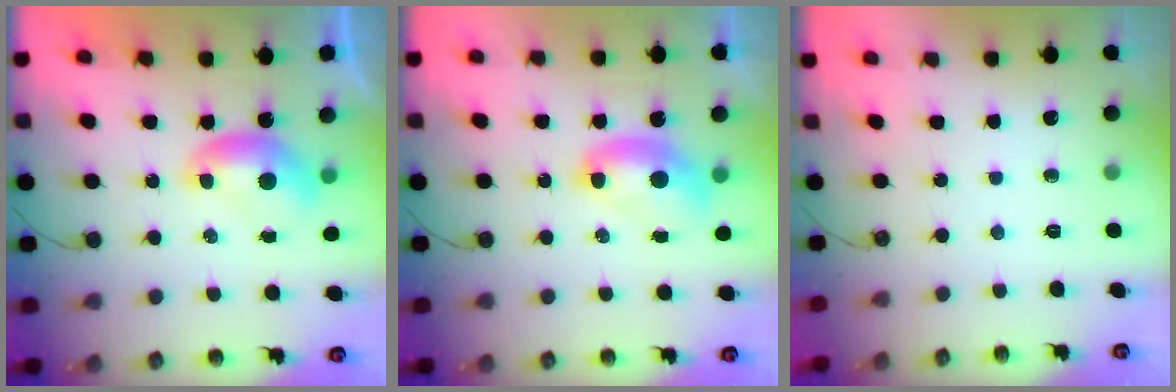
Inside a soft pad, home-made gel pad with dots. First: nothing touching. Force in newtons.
{"total": 2.5, "press": 2.5, "slide": 0.1}
{"total": 0.0}